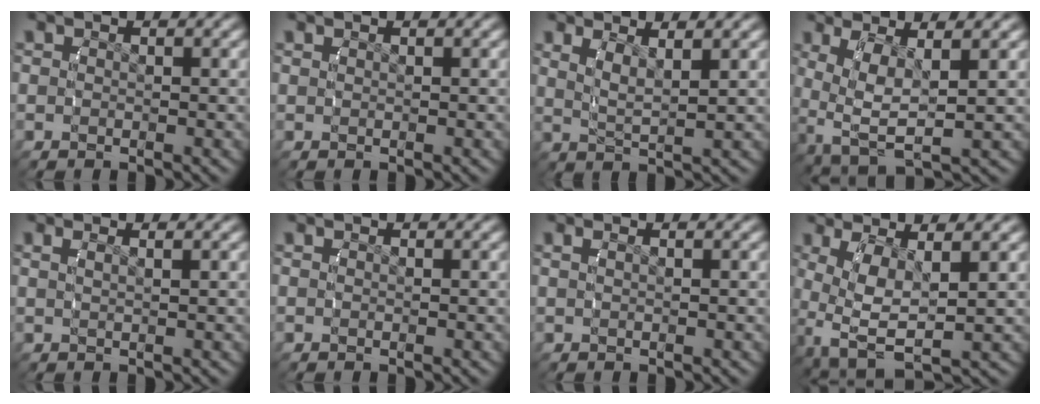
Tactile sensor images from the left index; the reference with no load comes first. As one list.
[{"total": 0.0}, {"total": 2.5, "force": [2.0, -0.3, 1.5], "torque": [-0.030, -0.004, 0.040]}, {"total": 6.3, "force": [-0.2, 3.4, 5.3], "torque": [-0.121, -0.029, 0.018]}, {"total": 1.0, "force": [0.5, -0.6, 0.6], "torque": [-0.013, 0.001, 0.012]}, {"total": 0.0}, {"total": 0.5, "force": [0.2, -0.4, 0.4], "torque": [-0.006, 0.000, 0.006]}, {"total": 6.2, "force": [-0.7, 3.6, 5.0], "torque": [-0.128, -0.039, 0.014]}]